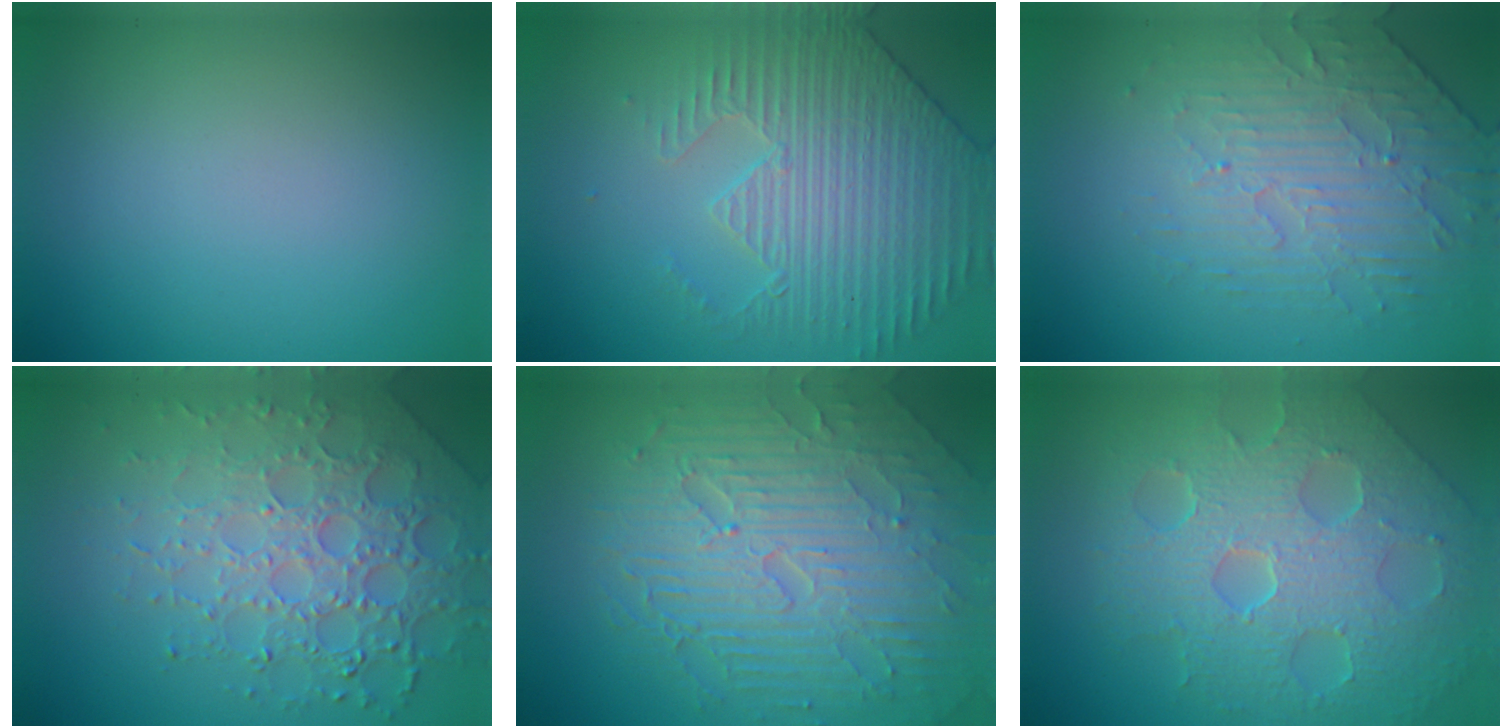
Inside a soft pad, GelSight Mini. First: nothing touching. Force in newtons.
{"total": 4.2, "press": 4.0, "slide": 1.2}
{"total": 4.7, "press": 3.4, "slide": 3.2}
{"total": 7.3, "press": 5.2, "slide": 5.2}
{"total": 9.6, "press": 6.4, "slide": 7.1}
{"total": 8.8, "press": 6.1, "slide": 6.4}